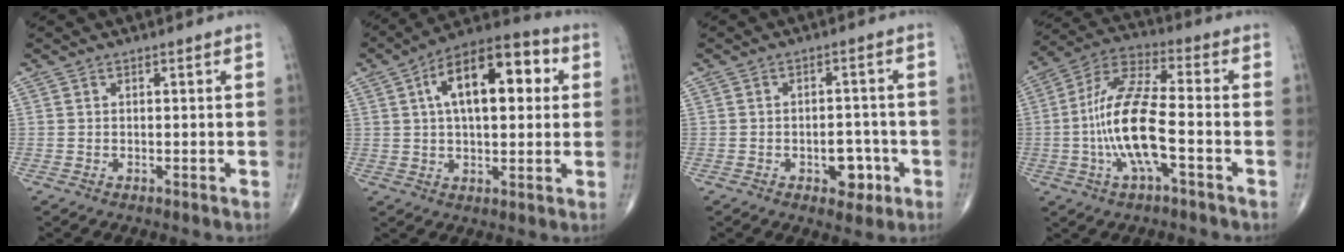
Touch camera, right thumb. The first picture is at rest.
{"total": 17.3, "force": [4.2, 8.3, 14.6], "torque": [-0.204, 0.026, 0.057]}
{"total": 6.2, "force": [-2.1, 3.7, 4.4], "torque": [-0.036, 0.016, -0.024]}
{"total": 14.8, "force": [-3.2, 4.3, 13.8], "torque": [-0.290, 0.035, -0.065]}